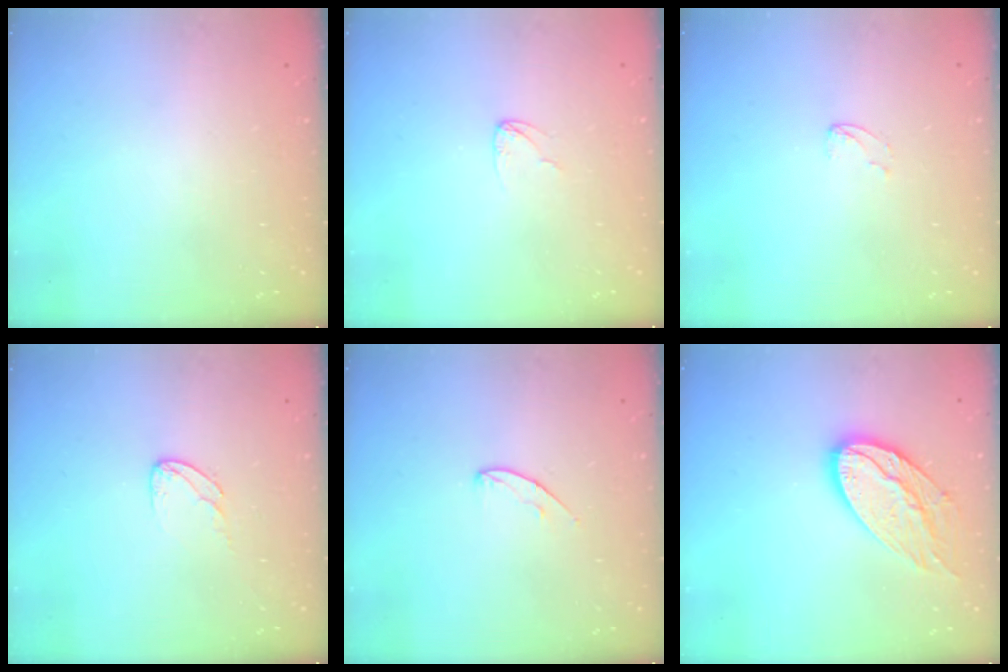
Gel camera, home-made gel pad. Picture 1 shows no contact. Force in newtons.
{"total": 2.3, "press": 2.3, "slide": 0.1}
{"total": 2.4, "press": 2.4, "slide": 0.2}
{"total": 4.3, "press": 4.3, "slide": 0.2}
{"total": 5.3, "press": 5.3, "slide": 0.5}
{"total": 15.1, "press": 15.1, "slide": 1.3}